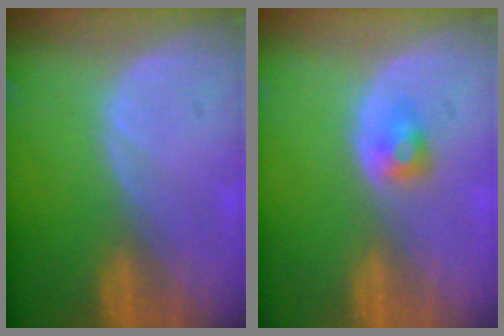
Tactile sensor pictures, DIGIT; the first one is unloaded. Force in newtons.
{"total": 2.4, "press": 2.3, "slide": 0.8}